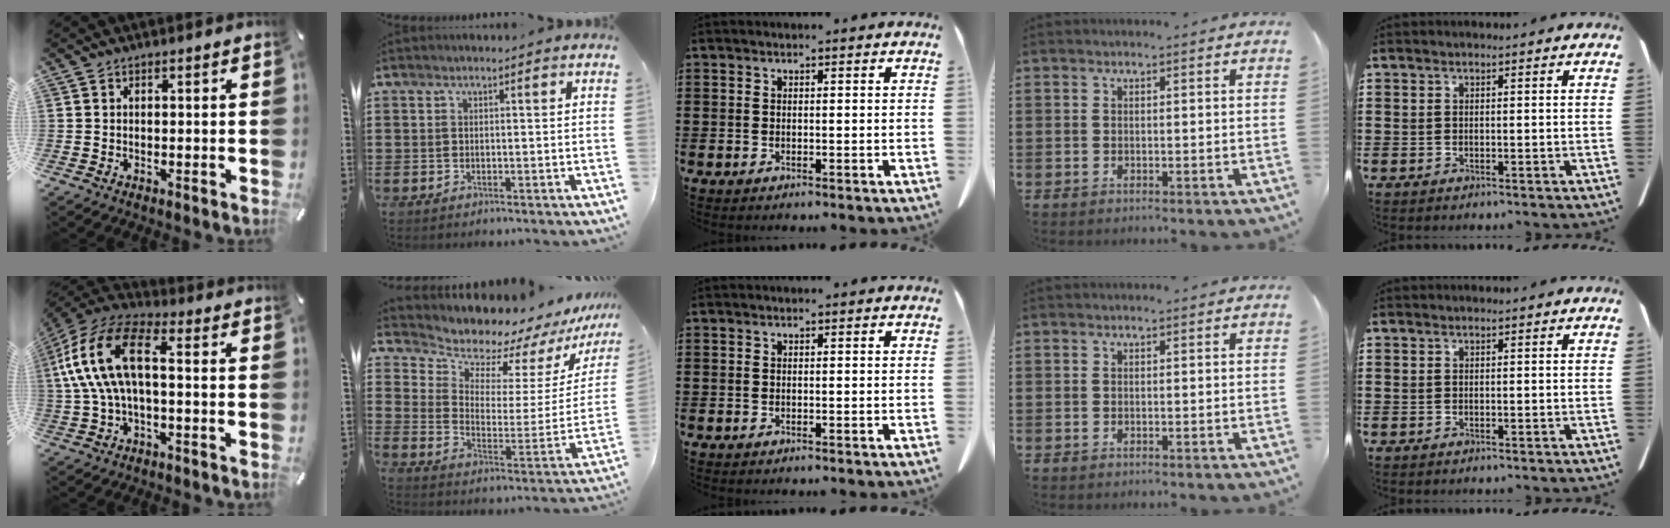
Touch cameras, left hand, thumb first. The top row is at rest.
{"thumb": {"total": 17.3, "force": [1.7, 8.9, 14.8], "torque": [-0.316, 0.006, 0.025]}, "index": {"total": 8.3, "force": [7.8, 2.6, 1.1], "torque": [-0.055, -0.069, 0.135]}}